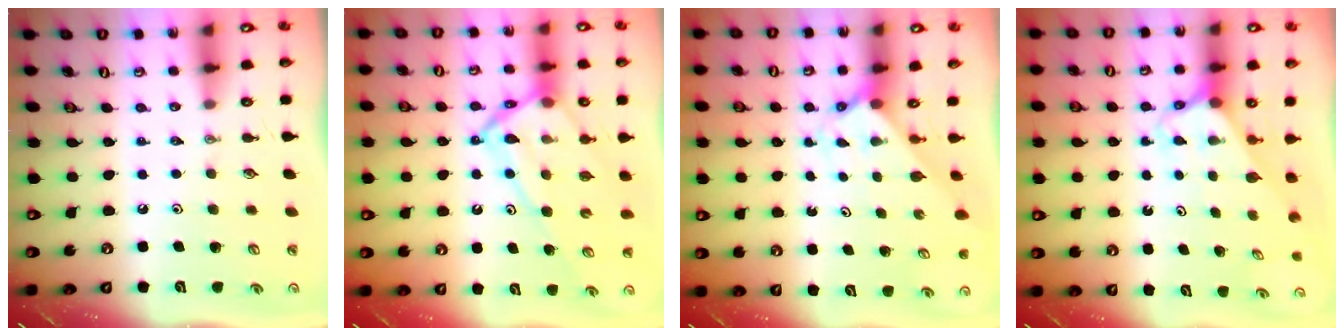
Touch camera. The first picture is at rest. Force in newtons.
{"total": 15.9, "press": 15.8, "slide": 1.8}
{"total": 2.1, "press": 2.1, "slide": 0.2}
{"total": 2.7, "press": 2.7, "slide": 0.1}